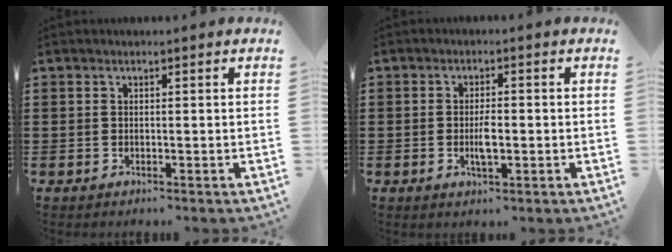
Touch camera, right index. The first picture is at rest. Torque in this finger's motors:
{"motor_torque": [2.14, 0.00, 0.12, 0.09]}